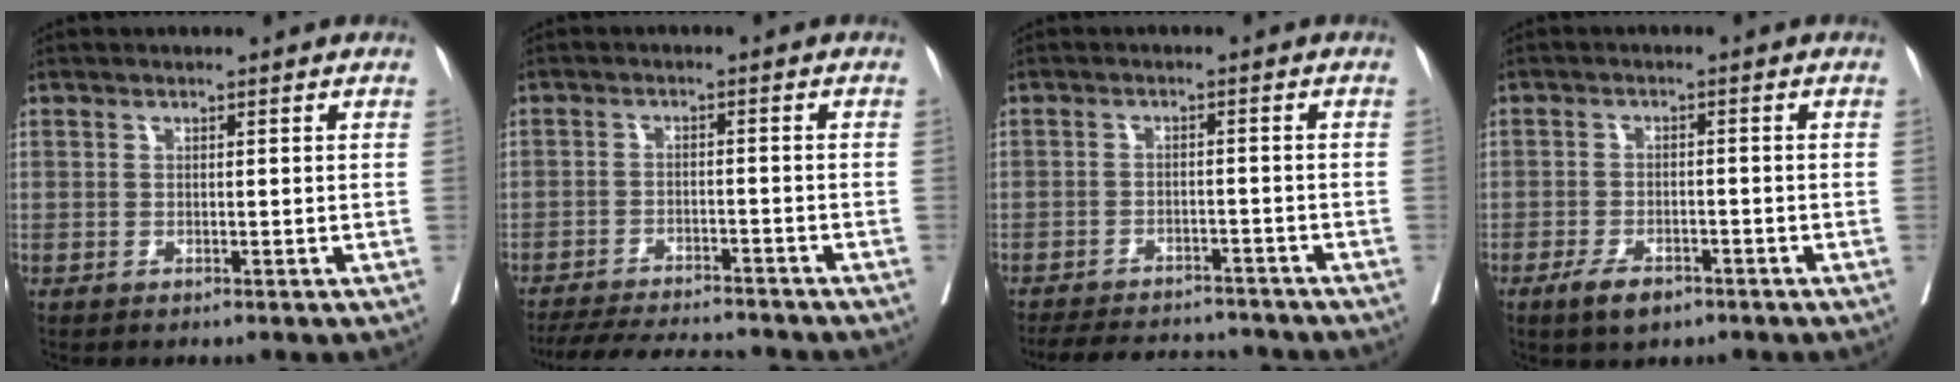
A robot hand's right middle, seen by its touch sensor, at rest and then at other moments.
{"total": 14.1, "force": [-12.9, 2.3, 5.2], "torque": [-0.093, -0.011, -0.181]}
{"total": 13.0, "force": [-11.9, 3.4, 4.0], "torque": [-0.072, 0.005, -0.156]}
{"total": 4.3, "force": [-2.9, 1.8, 2.7], "torque": [-0.052, -0.001, -0.045]}